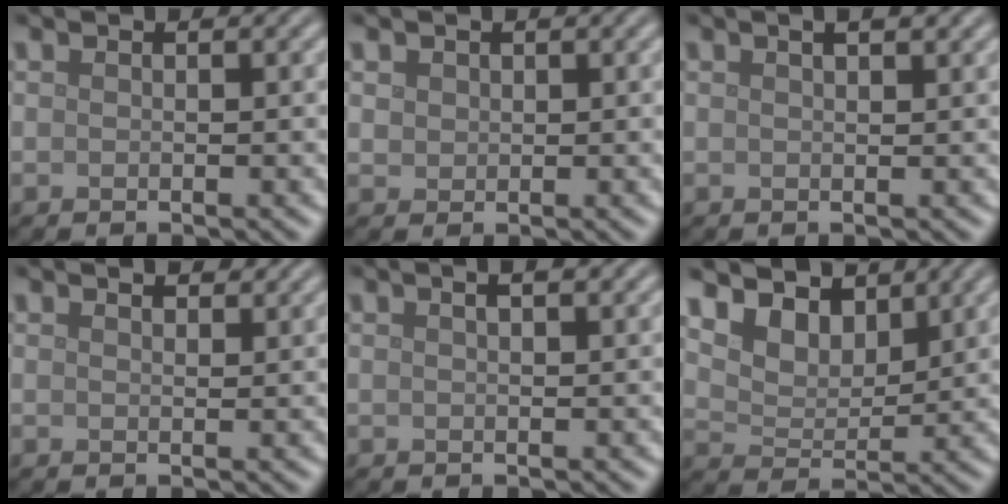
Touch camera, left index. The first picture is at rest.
{"total": 1.1, "force": [0.5, 1.0, 0.3], "torque": [-0.003, -0.001, 0.012]}
{"total": 2.3, "force": [1.5, 0.7, 1.6], "torque": [-0.009, 0.001, 0.010]}
{"total": 1.7, "force": [1.5, 0.4, 0.7], "torque": [-0.014, -0.002, 0.023]}
{"total": 2.5, "force": [1.5, 0.9, 1.8], "torque": [-0.011, 0.001, 0.004]}
{"total": 6.9, "force": [5.0, 3.8, 2.9], "torque": [-0.087, -0.007, 0.090]}